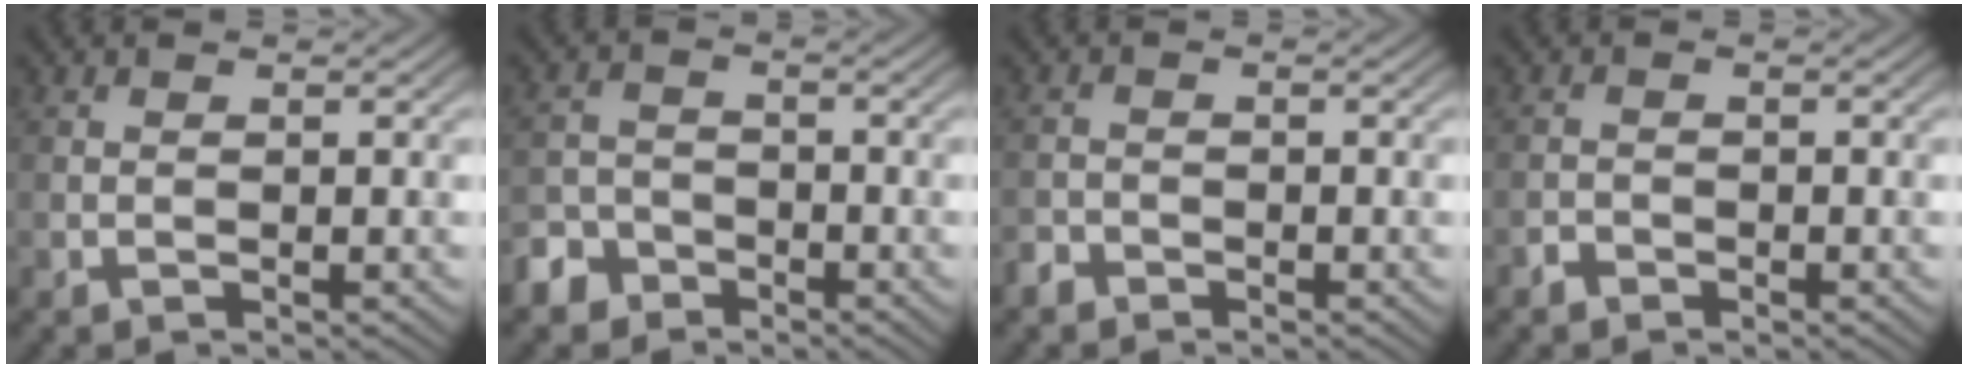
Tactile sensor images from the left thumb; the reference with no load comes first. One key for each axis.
{"total": 3.8, "fx": -2.8, "fy": 2.3, "fz": 0.9, "tx": -0.019, "ty": 0.002, "tz": -0.063}
{"total": 1.5, "fx": -1.3, "fy": 0.8, "fz": 0.2, "tx": -0.003, "ty": 0.001, "tz": -0.030}
{"total": 1.1, "fx": -0.9, "fy": 0.6, "fz": 0.2, "tx": -0.002, "ty": 0.001, "tz": -0.021}